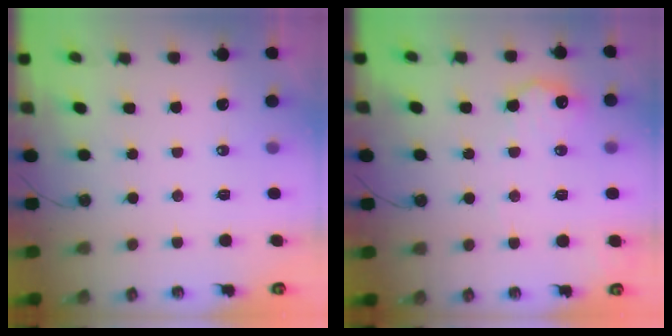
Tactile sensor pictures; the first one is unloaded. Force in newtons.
{"total": 11.5, "press": 11.5, "slide": 0.5}